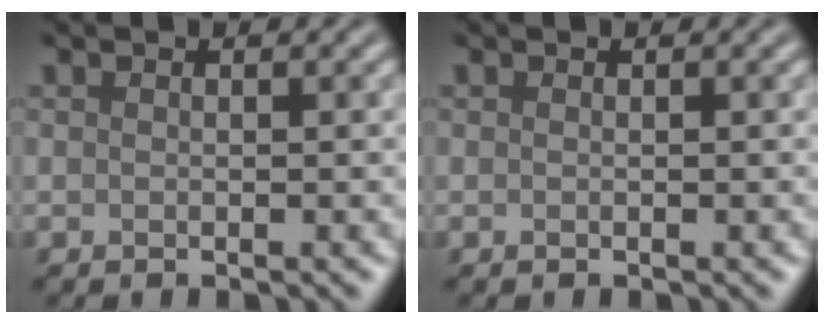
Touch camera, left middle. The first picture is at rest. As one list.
[{"total": 0.0}]